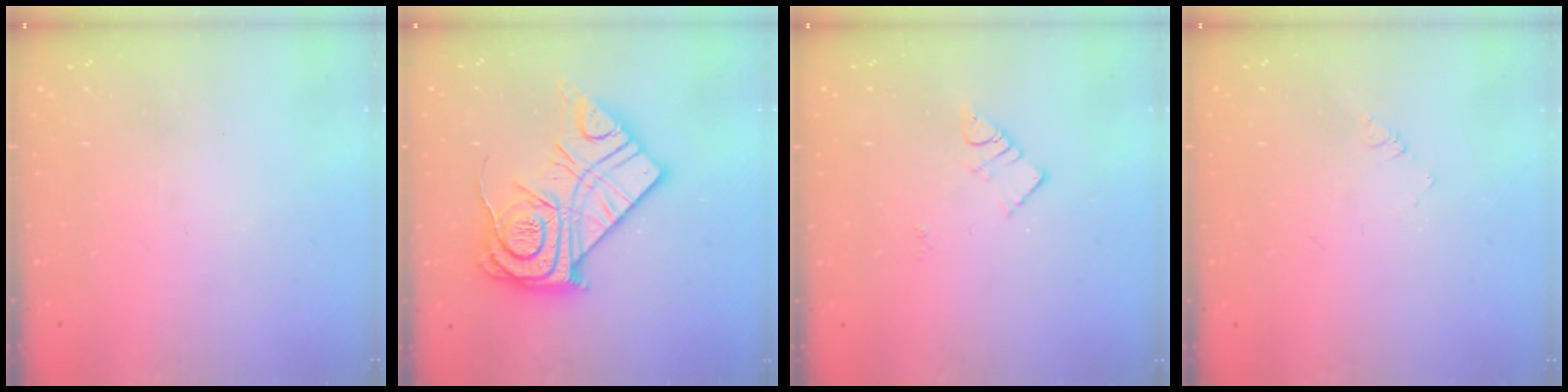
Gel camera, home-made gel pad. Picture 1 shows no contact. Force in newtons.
{"total": 19.5, "press": 19.4, "slide": 1.5}
{"total": 3.8, "press": 3.8, "slide": 0.4}
{"total": 2.2, "press": 2.2, "slide": 0.3}